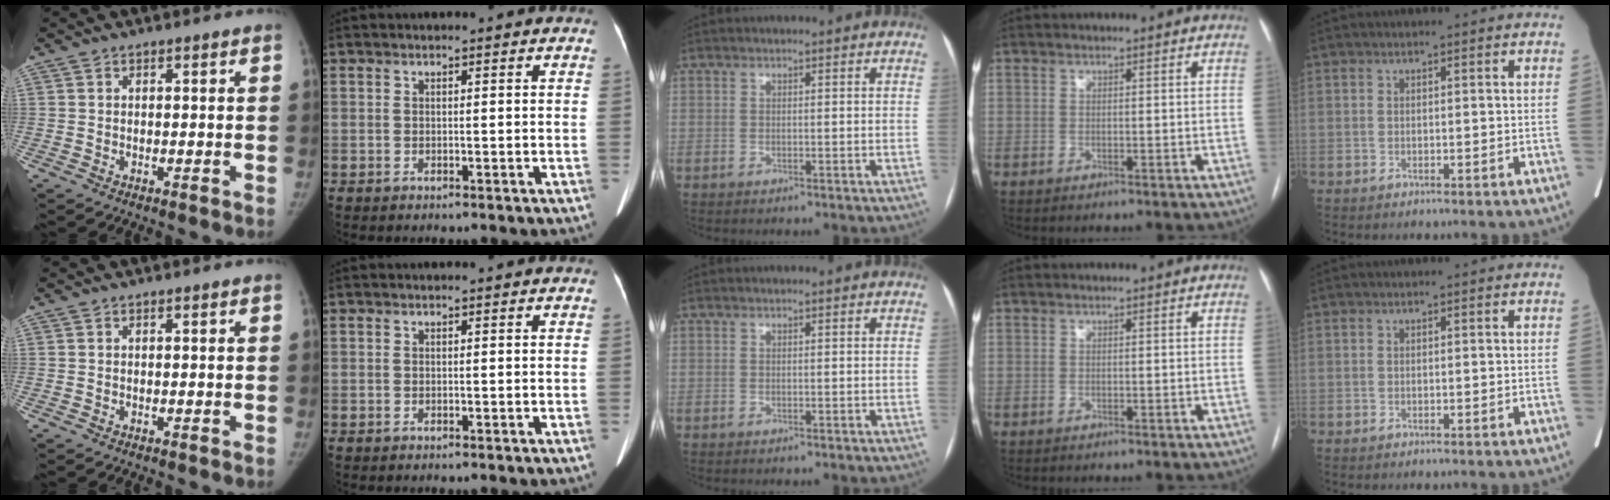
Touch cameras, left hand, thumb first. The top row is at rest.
{}